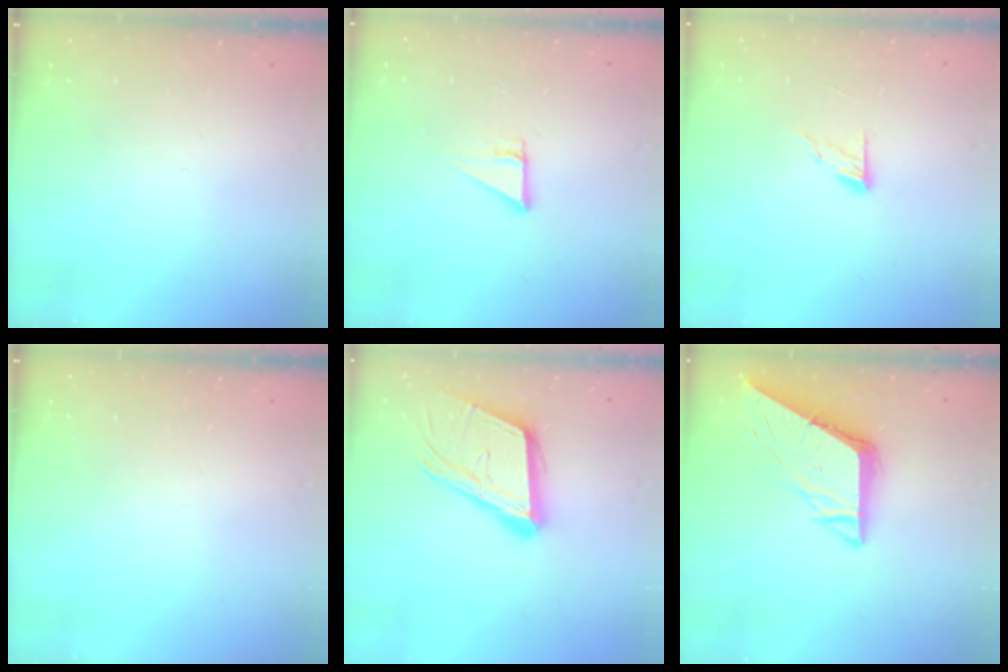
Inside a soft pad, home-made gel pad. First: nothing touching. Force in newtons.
{"total": 3.1, "press": 3.1, "slide": 0.2}
{"total": 7.9, "press": 7.9, "slide": 0.7}
{"total": 0.0}
{"total": 16.0, "press": 15.6, "slide": 3.7}
{"total": 8.9, "press": 8.9, "slide": 1.0}